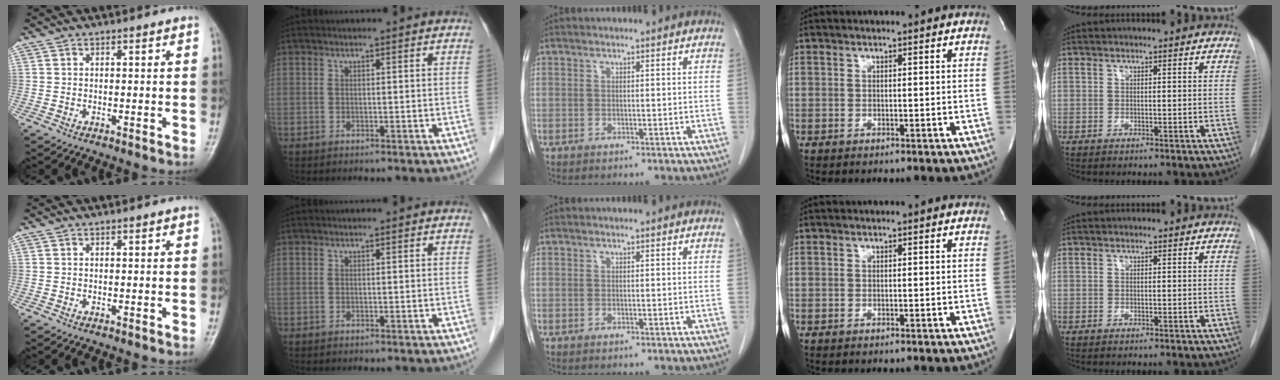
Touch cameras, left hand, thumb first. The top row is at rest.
{}